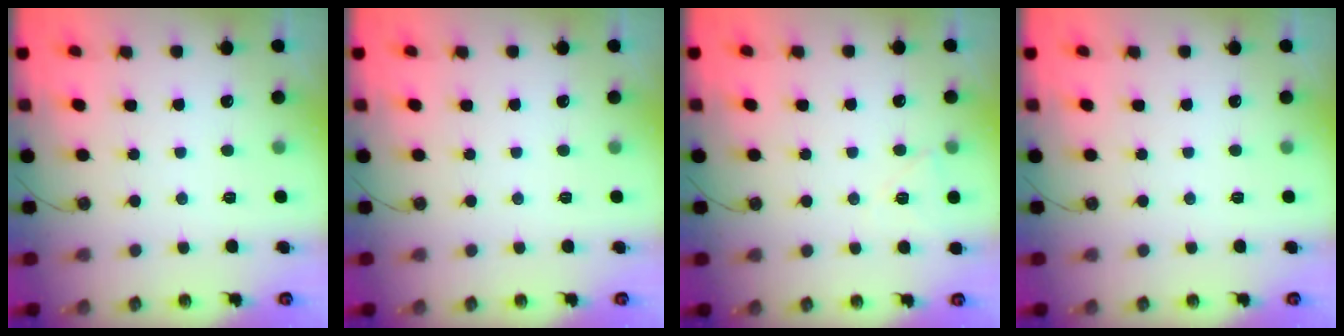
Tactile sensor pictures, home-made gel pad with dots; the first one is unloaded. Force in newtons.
{"total": 0.0}
{"total": 8.8, "press": 5.7, "slide": 6.7}
{"total": 0.0}